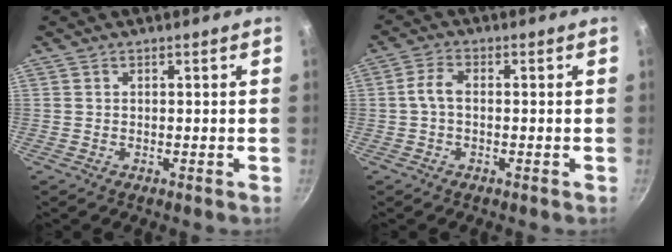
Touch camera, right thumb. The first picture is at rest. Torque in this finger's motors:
{"motor_torque": [2.55, 2.46, 1.18, -0.87, 0.27]}